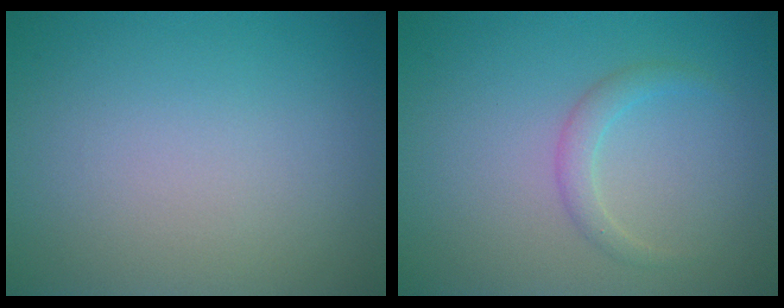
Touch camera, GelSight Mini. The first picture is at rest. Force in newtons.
{"total": 1.5, "press": 1.5, "slide": 0.1}